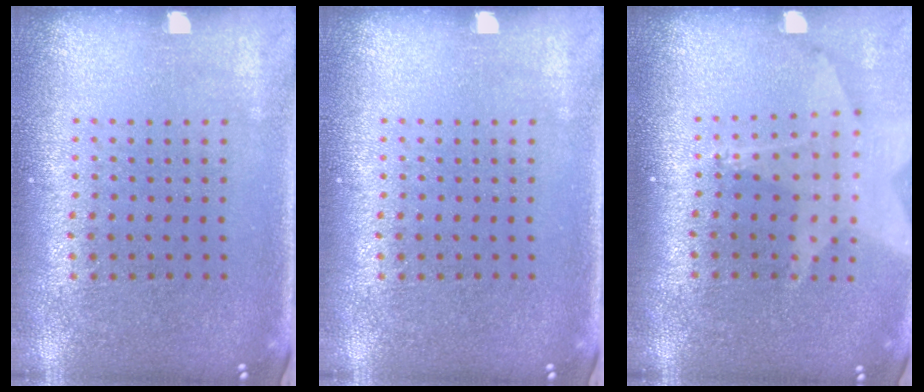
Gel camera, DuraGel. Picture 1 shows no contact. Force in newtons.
{"total": 0.0}
{"total": 2.0, "press": 1.5, "slide": 1.2}